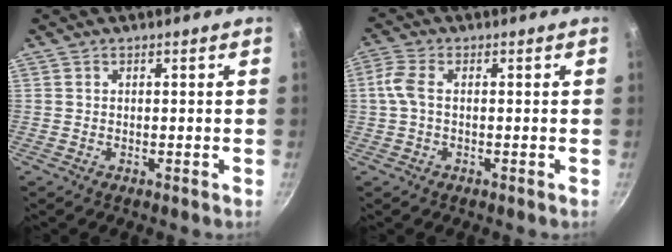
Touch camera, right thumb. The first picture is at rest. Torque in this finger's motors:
{"motor_torque": [-0.25, 0.47, -0.22, 0.22, 0.16]}